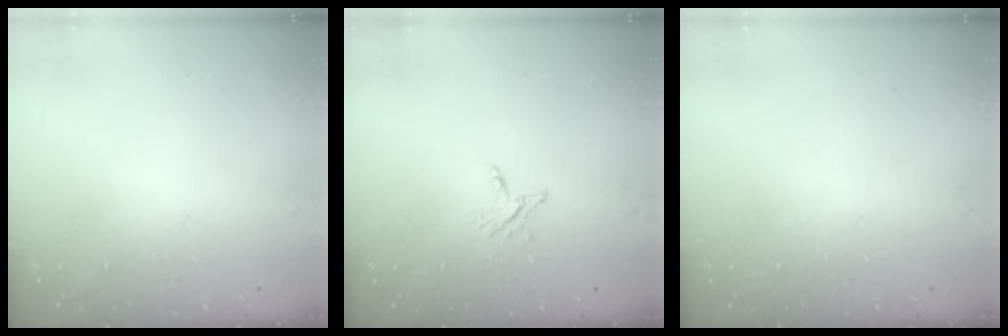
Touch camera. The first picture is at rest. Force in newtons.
{"total": 2.8, "press": 2.8, "slide": 0.3}
{"total": 0.0}